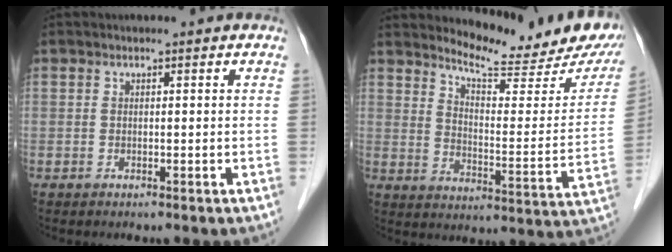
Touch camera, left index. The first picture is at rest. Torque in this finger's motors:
{"motor_torque": [-0.04, -1.07, 0.31, 0.06]}